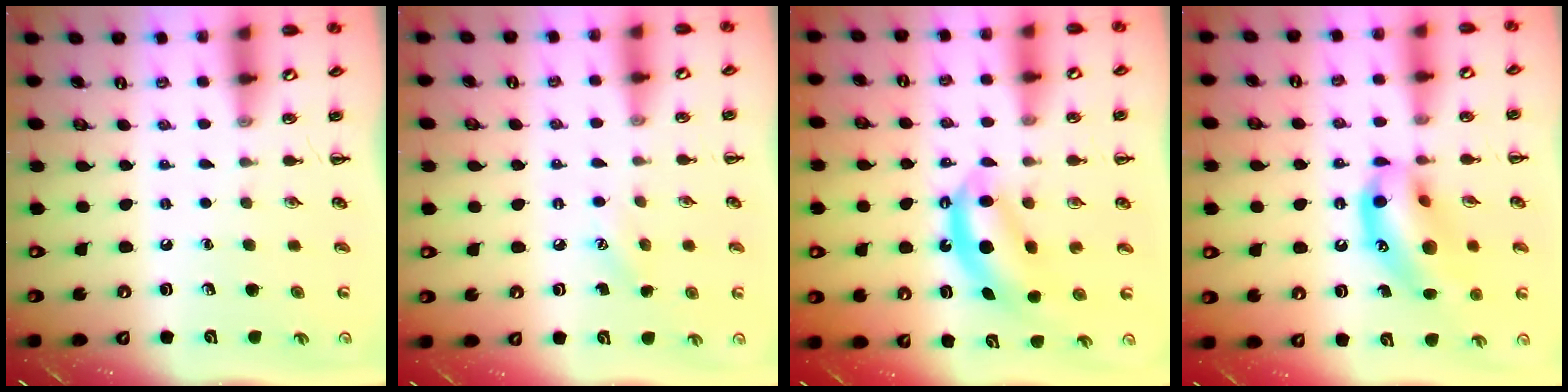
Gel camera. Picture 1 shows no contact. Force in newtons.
{"total": 5.4, "press": 5.2, "slide": 1.3}
{"total": 7.4, "press": 7.3, "slide": 1.2}
{"total": 15.9, "press": 15.6, "slide": 3.0}